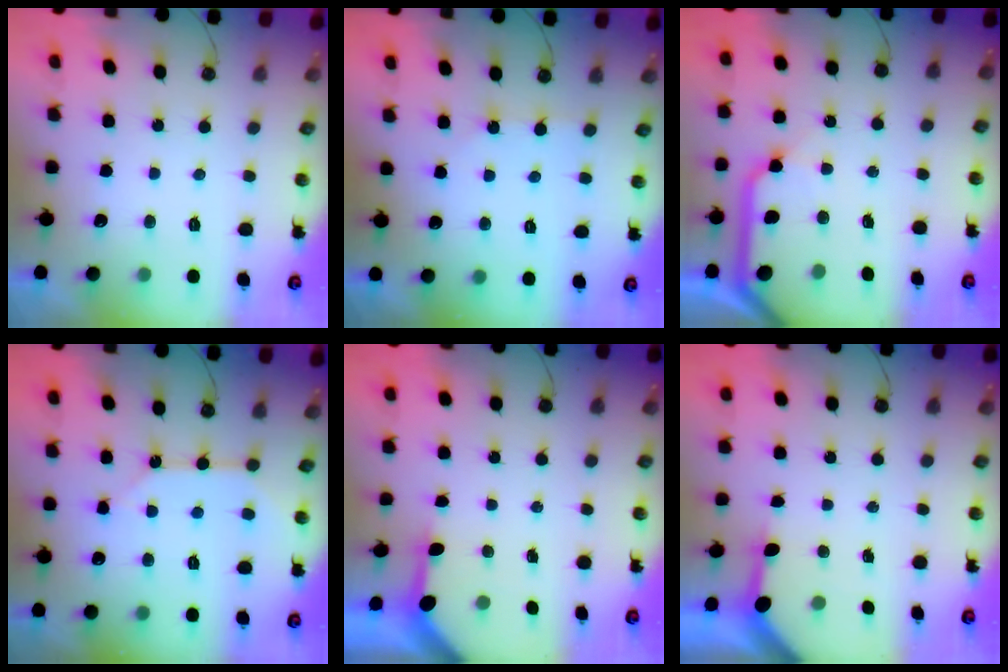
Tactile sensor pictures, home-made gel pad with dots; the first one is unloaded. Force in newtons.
{"total": 2.9, "press": 2.8, "slide": 0.5}
{"total": 11.3, "press": 11.3, "slide": 1.1}
{"total": 9.3, "press": 9.2, "slide": 1.1}
{"total": 3.2, "press": 3.2, "slide": 0.3}
{"total": 3.4, "press": 3.4, "slide": 0.4}